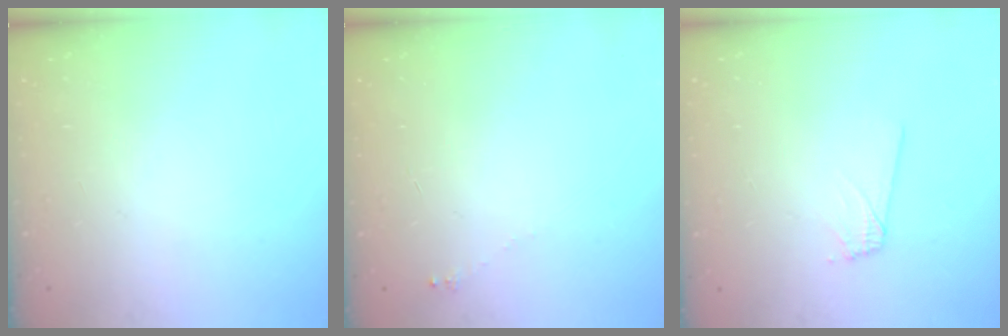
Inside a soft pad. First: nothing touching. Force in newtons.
{"total": 1.7, "press": 1.6, "slide": 0.2}
{"total": 5.8, "press": 5.7, "slide": 1.0}